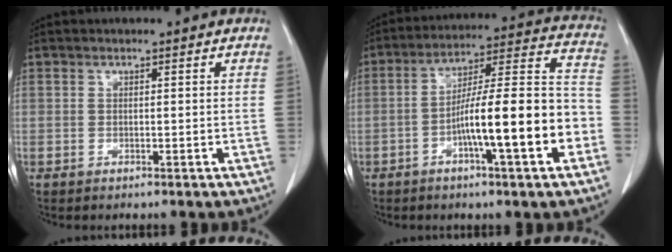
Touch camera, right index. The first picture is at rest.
{"total": 16.4, "force": [-5.2, 1.4, 15.5], "torque": [-0.240, 0.017, -0.083]}